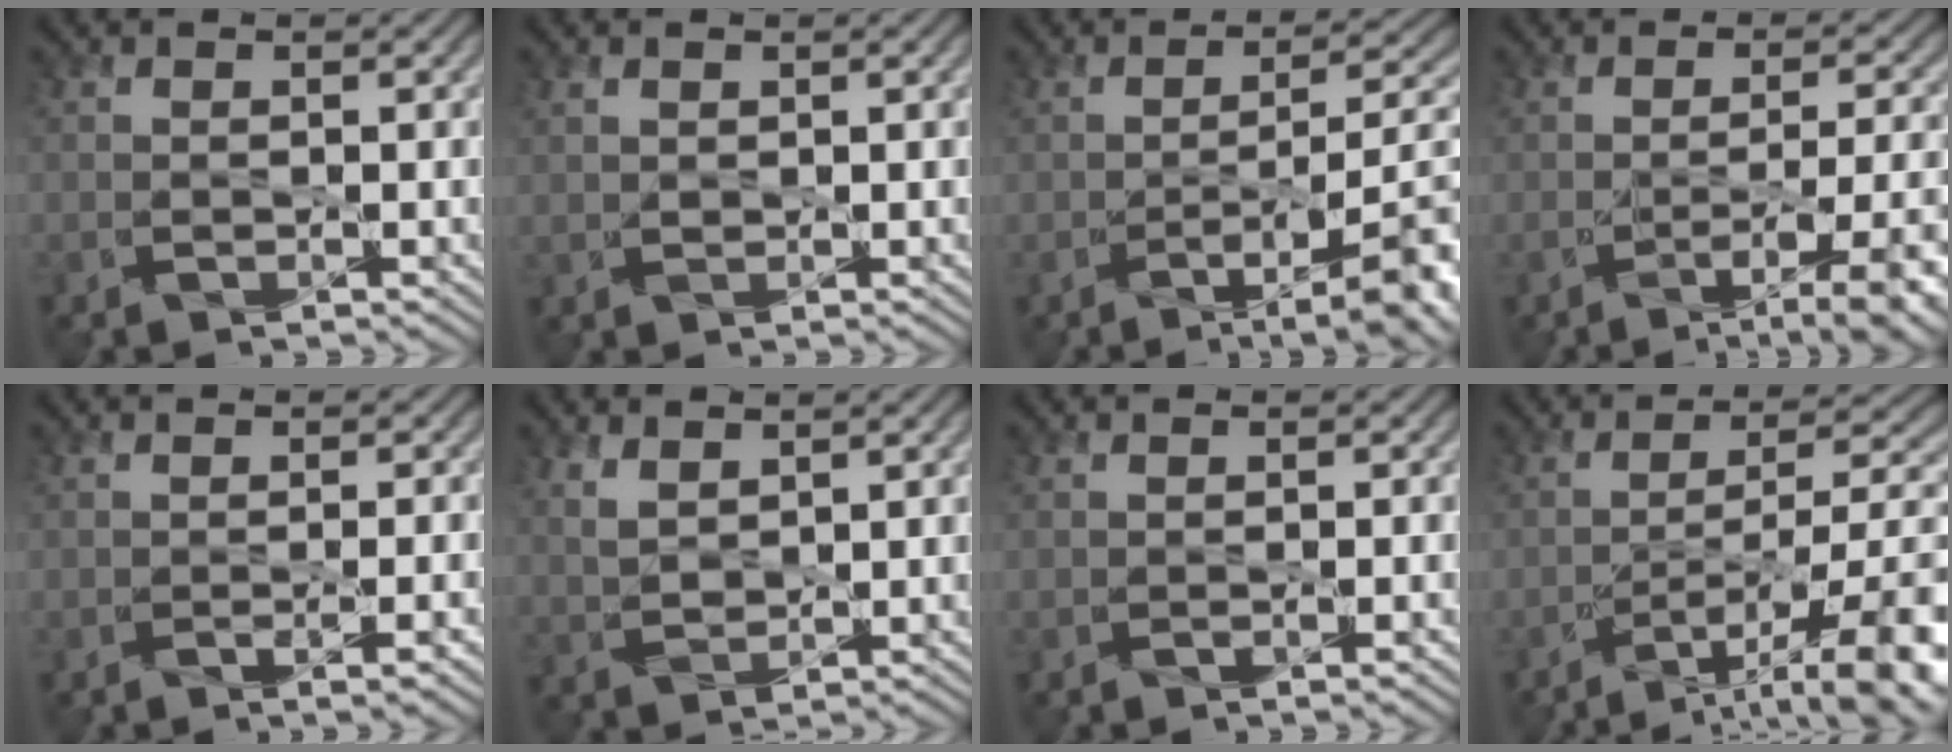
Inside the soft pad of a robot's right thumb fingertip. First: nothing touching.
{"total": 0.9, "force": [0.8, 0.4, -0.2], "torque": [0.006, 0.003, 0.019]}
{"total": 10.2, "force": [-5.1, 2.6, 8.5], "torque": [-0.122, 0.004, -0.071]}
{"total": 8.5, "force": [-4.6, 2.1, 6.9], "torque": [-0.093, 0.001, -0.056]}
{"total": 2.4, "force": [-0.9, 0.4, 2.2], "torque": [-0.031, -0.001, -0.008]}
{"total": 3.0, "force": [2.5, 1.2, 1.0], "torque": [-0.029, 0.001, 0.058]}
{"total": 0.6, "force": [-0.3, 0.1, 0.5], "torque": [-0.005, -0.001, 0.000]}
{"total": 13.0, "force": [-7.2, 3.7, 10.3], "torque": [-0.144, 0.001, -0.106]}